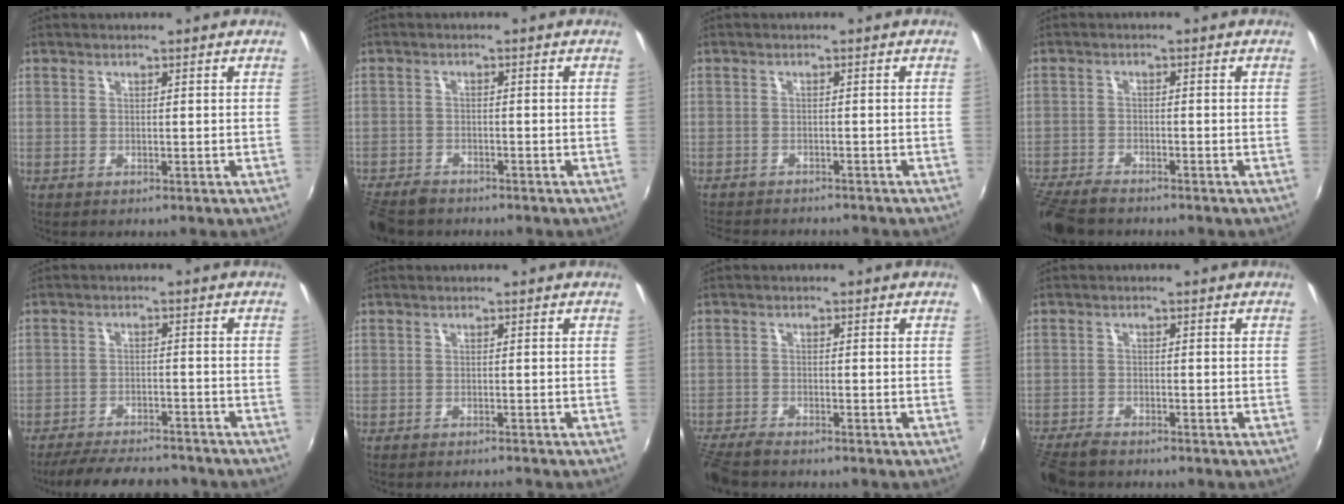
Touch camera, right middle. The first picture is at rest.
{"total": 7.2, "force": [-6.1, 2.9, 2.5], "torque": [-0.078, -0.019, -0.109]}
{"total": 7.1, "force": [-6.5, 1.4, 2.5], "torque": [-0.063, -0.018, -0.098]}
{"total": 8.0, "force": [-7.1, 2.0, 3.1], "torque": [-0.090, -0.028, -0.131]}
{"total": 13.2, "force": [-11.5, 3.3, 5.4], "torque": [-0.120, -0.007, -0.168]}
{"total": 2.5, "force": [-2.4, 0.1, 0.8], "torque": [-0.024, -0.010, -0.040]}
{"total": 5.9, "force": [-5.4, 0.9, 2.3], "torque": [-0.065, -0.026, -0.101]}
{"total": 6.3, "force": [-5.6, 1.5, 2.3], "torque": [-0.069, -0.025, -0.106]}